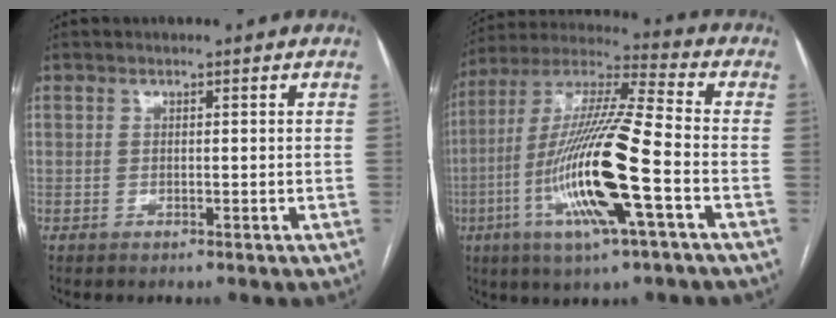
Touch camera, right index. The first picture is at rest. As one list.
[{"total": 19.0, "force": [-5.6, 0.9, 18.1], "torque": [-0.369, -0.014, -0.108]}]